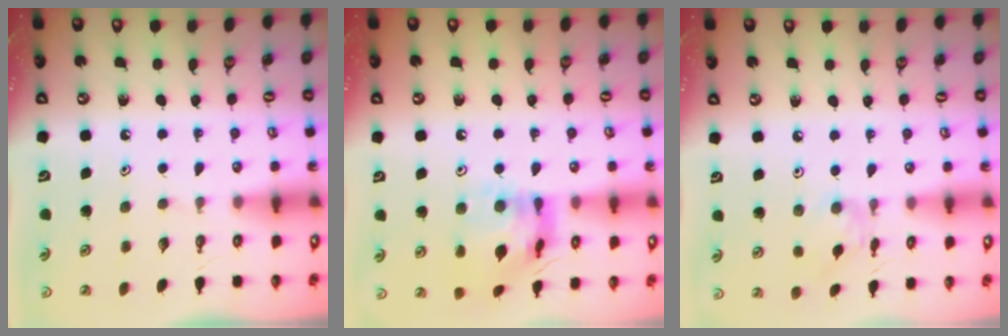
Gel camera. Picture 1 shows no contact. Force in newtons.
{"total": 14.5, "press": 14.4, "slide": 1.5}
{"total": 2.9, "press": 2.9, "slide": 0.2}